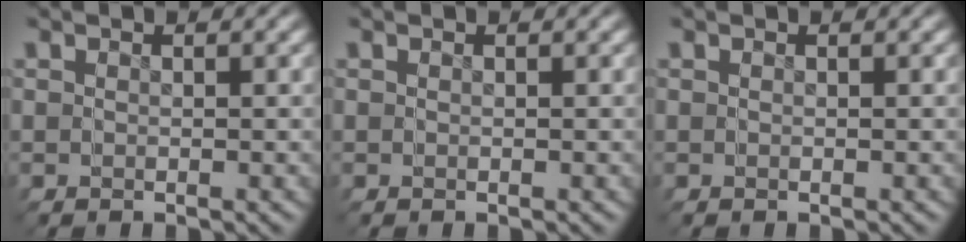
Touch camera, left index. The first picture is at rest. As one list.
[{"total": 0.0}, {"total": 0.0}]